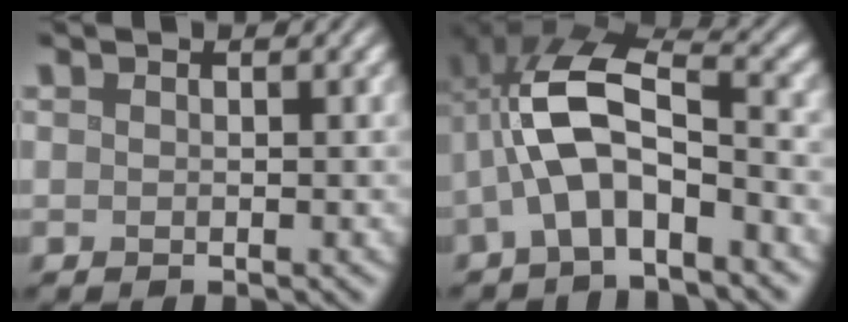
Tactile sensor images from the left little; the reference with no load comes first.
{"total": 8.0, "force": [-2.4, 3.5, 6.8], "torque": [-0.141, 0.024, -0.053]}